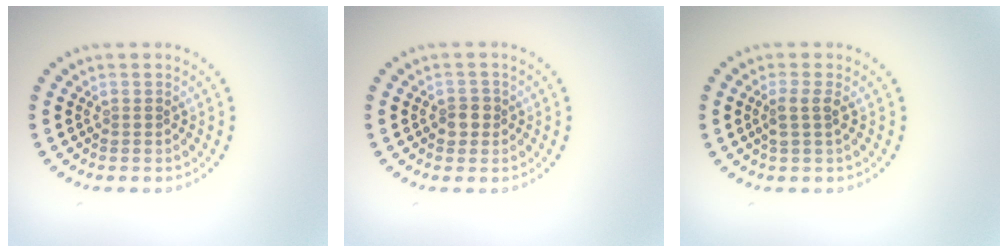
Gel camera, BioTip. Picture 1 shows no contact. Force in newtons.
{"total": 1.6, "press": 1.5, "slide": 0.5}
{"total": 1.5, "press": 1.2, "slide": 0.8}